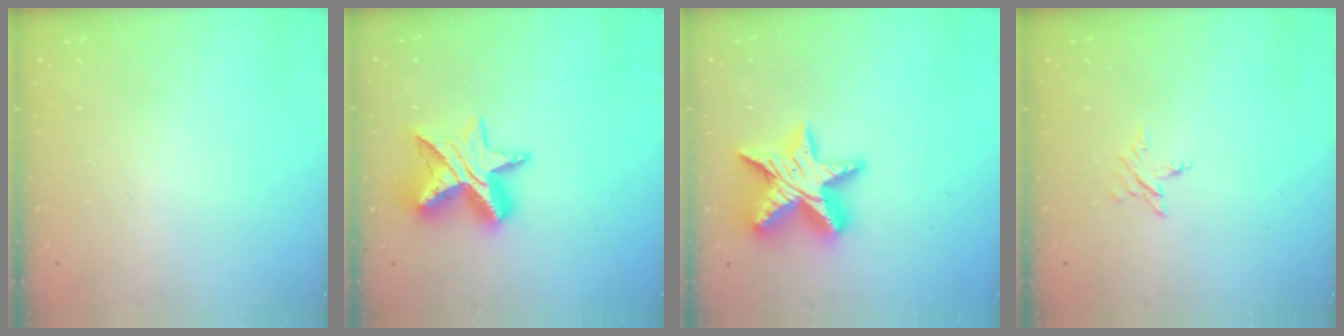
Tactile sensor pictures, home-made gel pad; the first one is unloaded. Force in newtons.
{"total": 14.2, "press": 14.1, "slide": 1.1}
{"total": 17.4, "press": 17.4, "slide": 1.2}
{"total": 2.7, "press": 2.7, "slide": 0.2}